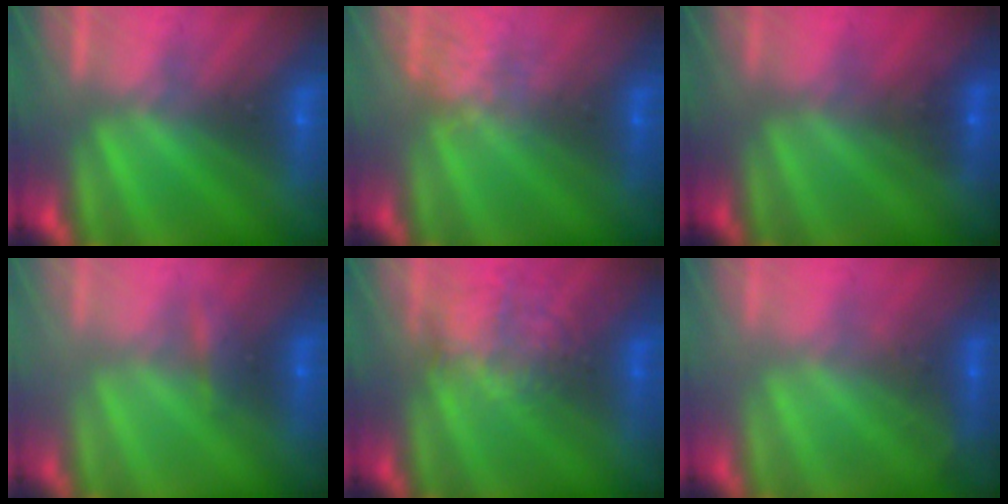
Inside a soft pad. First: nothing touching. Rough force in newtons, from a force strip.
{"total": 2.5}
{"total": 1.2}
{"total": 2.2}
{"total": 2.1}
{"total": 2.2}